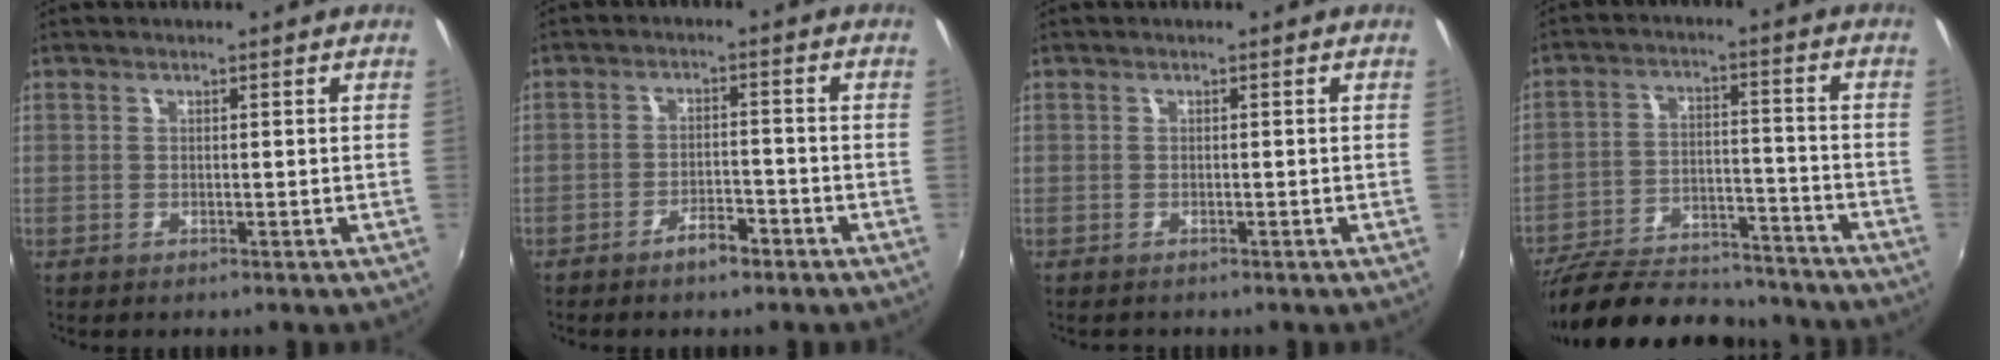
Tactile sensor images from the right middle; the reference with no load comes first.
{"total": 3.9, "force": [-2.9, 1.3, 2.2], "torque": [-0.050, 0.001, -0.045]}
{"total": 0.8, "force": [-0.6, 0.5, -0.1], "torque": [-0.002, -0.001, -0.011]}
{"total": 22.3, "force": [-19.3, 6.8, 8.9], "torque": [-0.181, -0.008, -0.283]}